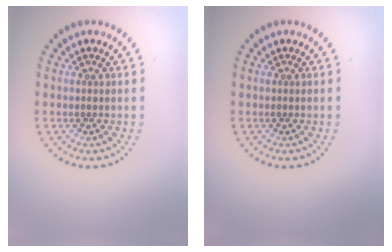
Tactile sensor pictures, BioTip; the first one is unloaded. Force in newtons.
{"total": 0.0}